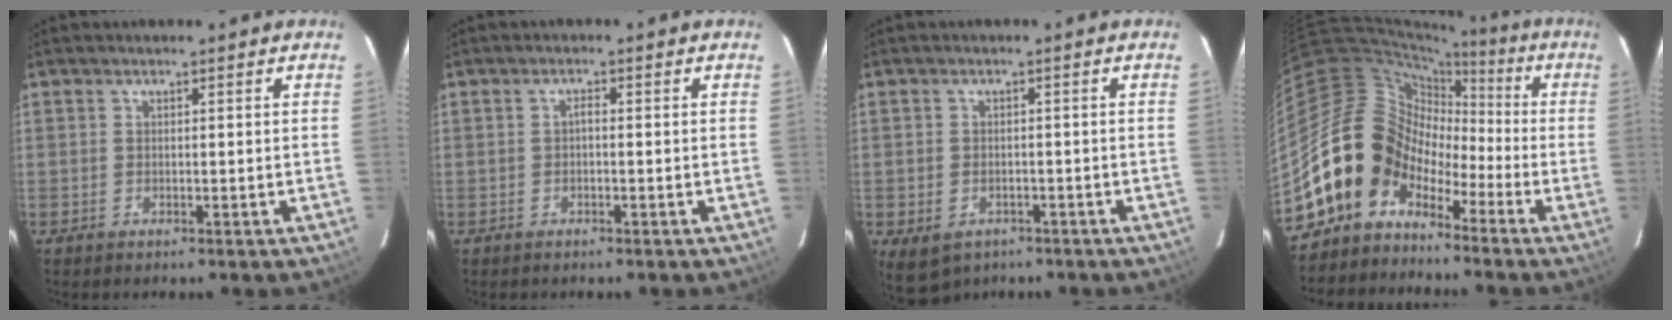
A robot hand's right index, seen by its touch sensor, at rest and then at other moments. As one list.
[{"total": 0.9, "force": [-0.4, 0.3, 0.7], "torque": [-0.013, 0.006, -0.008]}, {"total": 6.0, "force": [-3.1, 4.4, 2.6], "torque": [-0.053, -0.008, -0.033]}, {"total": 12.7, "force": [-7.5, 9.7, 3.3], "torque": [-0.072, 0.038, -0.148]}]